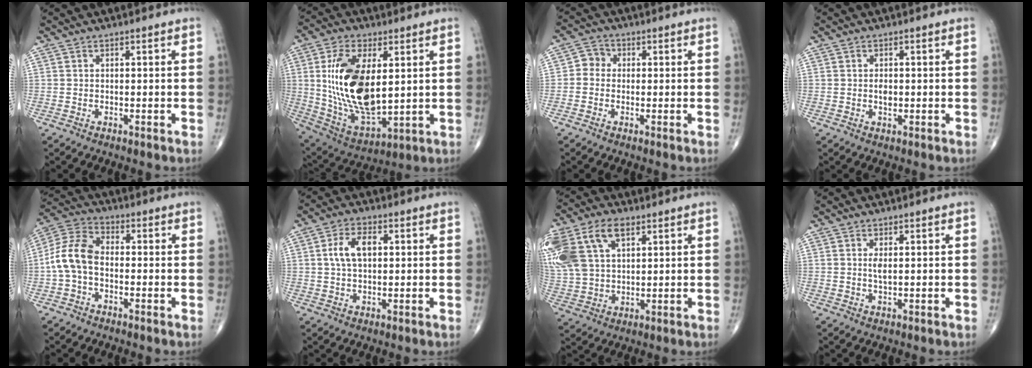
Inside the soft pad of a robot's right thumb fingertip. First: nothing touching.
{"total": 19.7, "force": [3.1, 9.9, 16.8], "torque": [-0.314, -0.022, 0.071]}
{"total": 3.3, "force": [-0.2, 3.0, 1.3], "torque": [-0.006, 0.009, -0.015]}
{"total": 1.7, "force": [0.0, 1.1, 1.3], "torque": [-0.019, 0.000, 0.001]}
{"total": 9.0, "force": [-1.3, 5.8, 6.8], "torque": [-0.136, 0.028, -0.038]}
{"total": 6.4, "force": [1.2, 3.6, 5.1], "torque": [-0.099, 0.009, 0.021]}
{"total": 19.8, "force": [8.2, 12.3, 13.2], "torque": [-0.315, 0.020, 0.160]}
{"total": 1.9, "force": [0.4, 0.6, 1.7], "torque": [-0.033, -0.004, 0.011]}